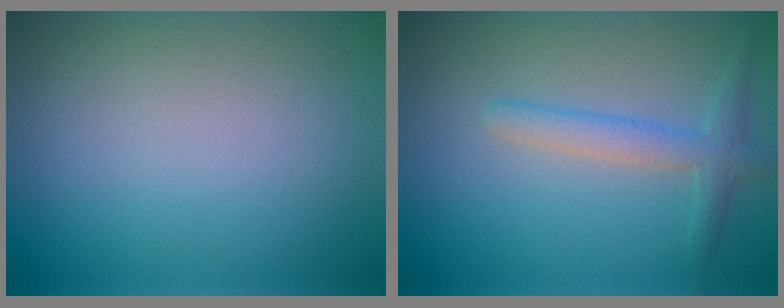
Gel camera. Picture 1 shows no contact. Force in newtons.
{"total": 2.5, "press": 2.5, "slide": 0.1}